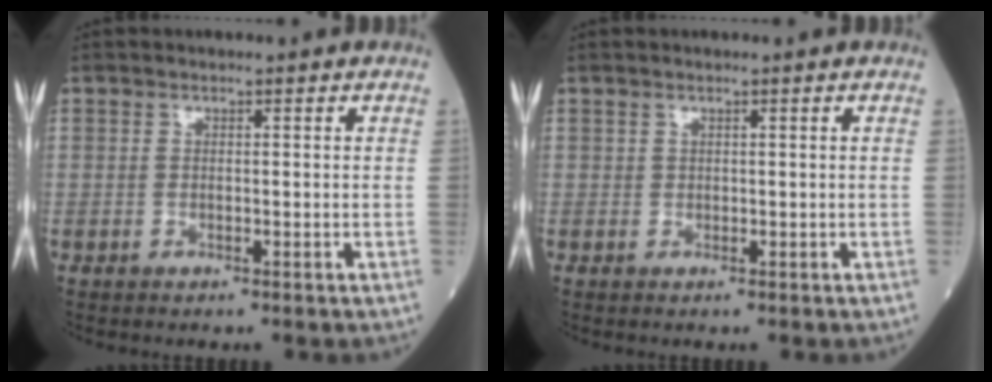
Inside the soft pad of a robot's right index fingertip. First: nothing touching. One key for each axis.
{"total": 0.0}